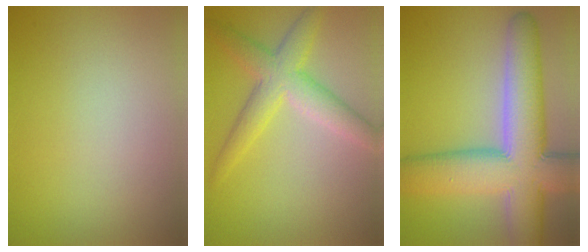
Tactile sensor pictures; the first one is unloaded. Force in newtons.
{"total": 4.7, "press": 4.7, "slide": 0.2}
{"total": 12.0, "press": 12.0, "slide": 0.8}